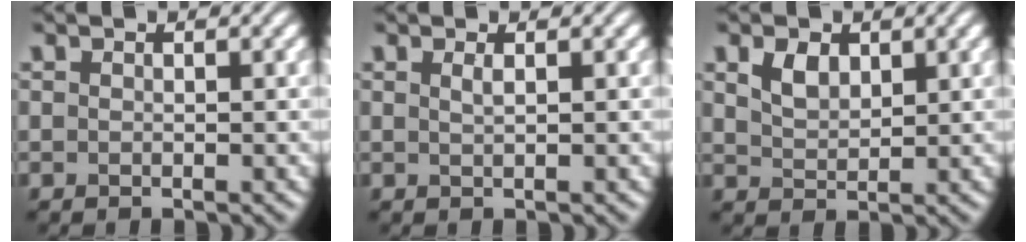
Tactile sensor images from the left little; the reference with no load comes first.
{"total": 0.8, "force": [0.4, 0.3, 0.7], "torque": [-0.008, 0.002, 0.005]}
{"total": 2.3, "force": [1.2, 1.4, 1.4], "torque": [-0.032, 0.001, 0.028]}